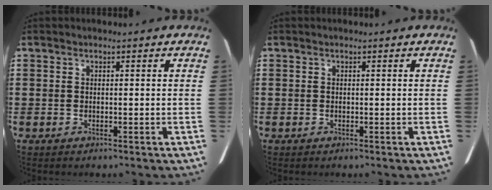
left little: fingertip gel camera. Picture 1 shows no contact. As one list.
[{"total": 0.0}]